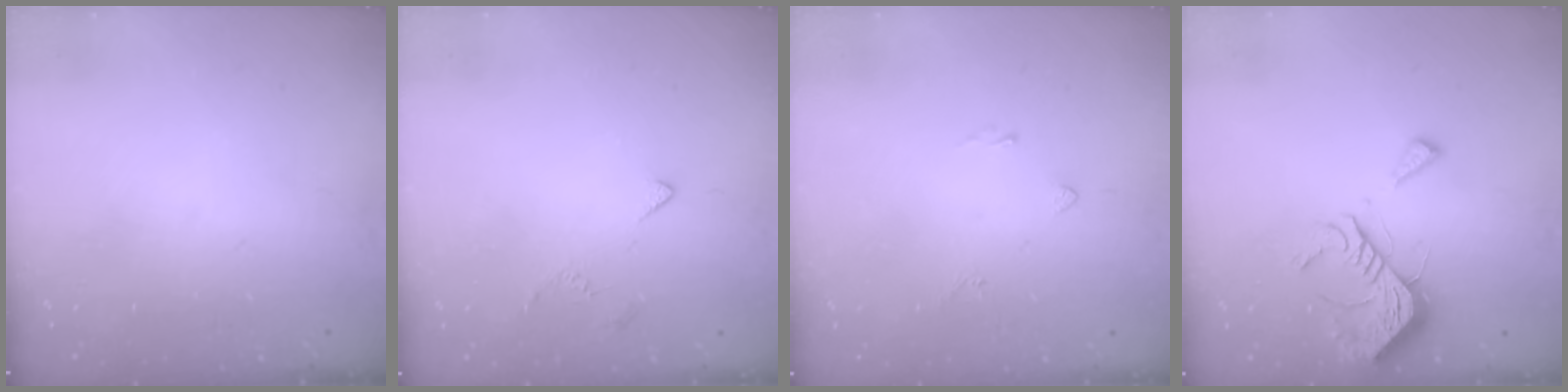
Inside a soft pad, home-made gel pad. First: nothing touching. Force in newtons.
{"total": 3.2, "press": 3.1, "slide": 0.8}
{"total": 2.0, "press": 1.9, "slide": 0.8}
{"total": 13.1, "press": 13.1, "slide": 0.5}